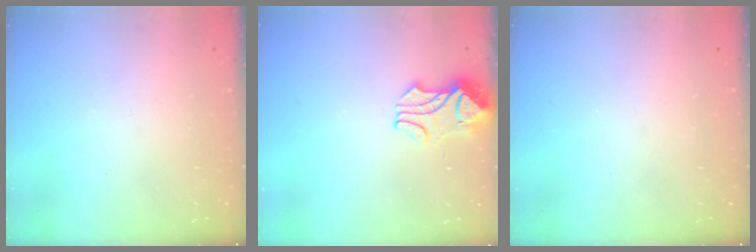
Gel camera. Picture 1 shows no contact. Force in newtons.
{"total": 2.3, "press": 2.1, "slide": 0.8}
{"total": 0.0}